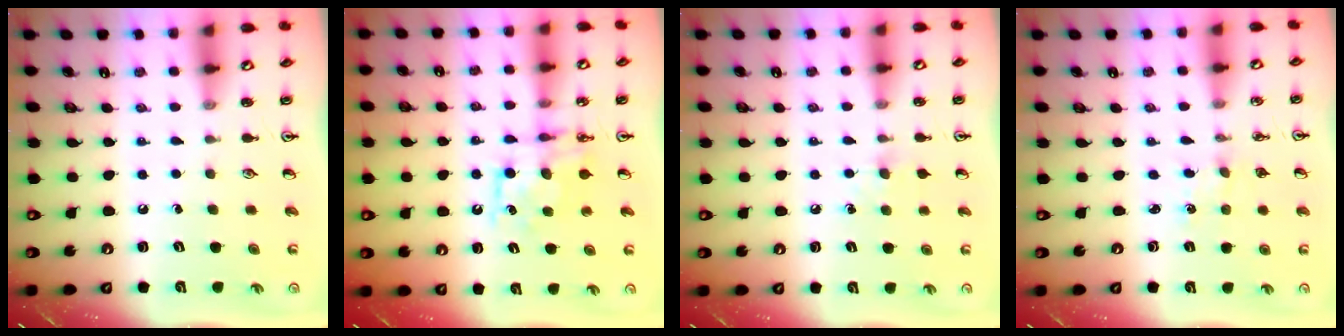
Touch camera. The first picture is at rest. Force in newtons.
{"total": 7.7, "press": 7.7, "slide": 0.4}
{"total": 4.4, "press": 4.3, "slide": 0.7}
{"total": 0.0}